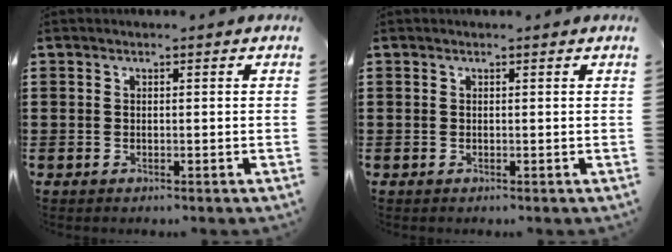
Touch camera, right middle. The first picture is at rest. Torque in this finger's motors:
{"motor_torque": [0.00, 0.00, 0.00, -0.01]}